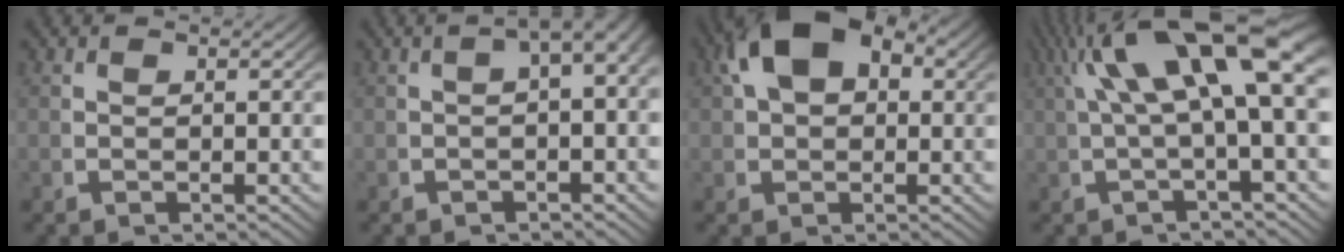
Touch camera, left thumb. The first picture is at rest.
{"total": 3.7, "force": [0.4, 1.7, 3.2], "torque": [-0.042, 0.019, -0.002]}
{"total": 7.6, "force": [2.5, 4.6, 5.5], "torque": [-0.113, -0.001, 0.048]}
{"total": 9.5, "force": [2.8, 3.6, 8.3], "torque": [-0.131, 0.017, 0.040]}